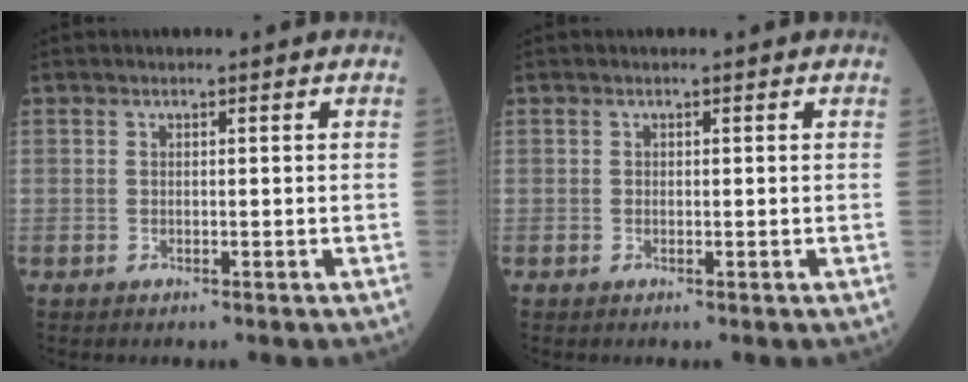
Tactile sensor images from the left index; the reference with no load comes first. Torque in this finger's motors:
{"motor_torque": [-0.30, 0.02, -0.05, -0.01]}